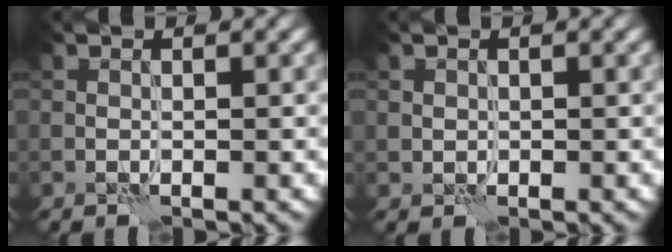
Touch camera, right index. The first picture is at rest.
{"total": 0.7, "force": [0.3, 0.7, 0.1], "torque": [0.000, -0.002, 0.005]}